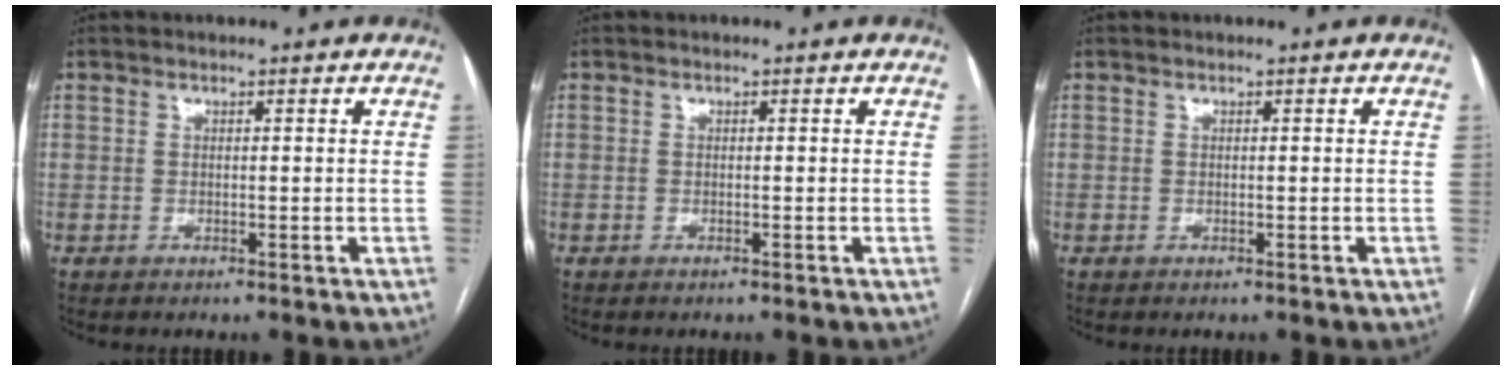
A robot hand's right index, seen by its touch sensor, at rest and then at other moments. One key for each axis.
{"total": 0.0}
{"total": 0.0}